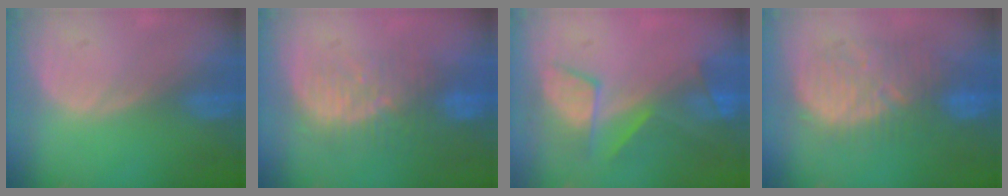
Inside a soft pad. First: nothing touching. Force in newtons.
{"total": 8.2, "press": 7.6, "slide": 3.1}
{"total": 7.7, "press": 7.3, "slide": 2.5}
{"total": 9.4, "press": 9.4, "slide": 1.0}